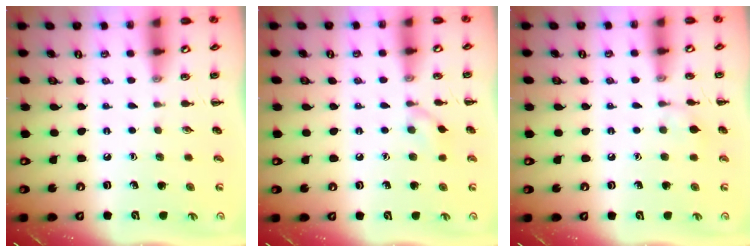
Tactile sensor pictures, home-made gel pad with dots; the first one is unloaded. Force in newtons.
{"total": 6.6, "press": 6.2, "slide": 2.2}
{"total": 5.3, "press": 5.0, "slide": 1.8}